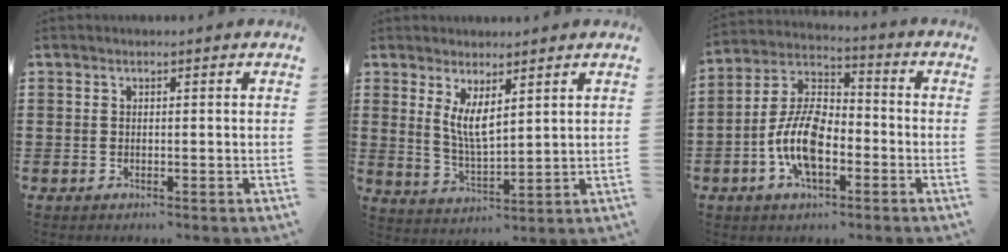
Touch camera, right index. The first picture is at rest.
{"total": 5.0, "force": [2.2, 1.7, 4.2], "torque": [-0.088, 0.000, 0.041]}
{"total": 10.6, "force": [-3.4, 5.6, 8.3], "torque": [-0.202, -0.001, -0.070]}